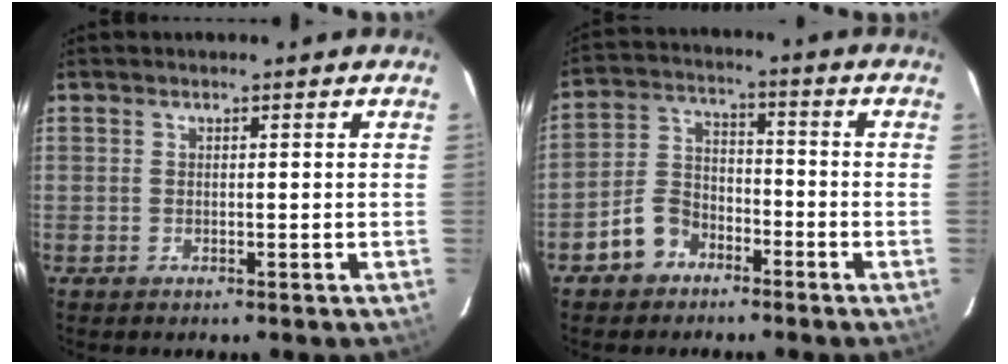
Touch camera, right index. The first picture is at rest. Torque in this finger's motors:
{"motor_torque": [0.89, -0.75, 0.31, 0.06]}